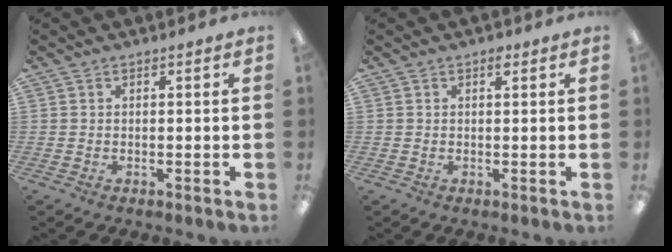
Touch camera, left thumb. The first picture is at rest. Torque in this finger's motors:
{"motor_torque": [0.14, 0.01, 0.51, 0.17, 0.01]}